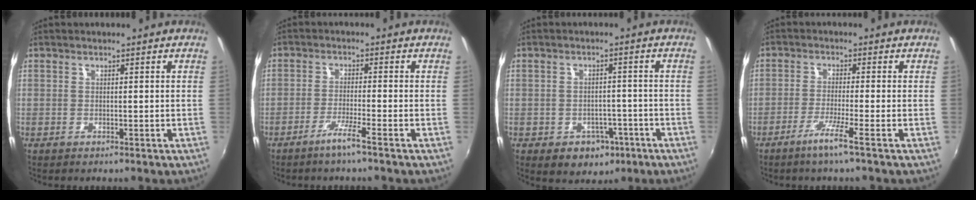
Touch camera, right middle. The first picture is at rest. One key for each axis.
{"total": 3.8, "fx": -2.7, "fy": -0.8, "fz": 2.5, "tx": -0.060, "ty": -0.004, "tz": -0.052}
{"total": 7.0, "fx": -3.4, "fy": 5.5, "fz": 2.8, "tx": -0.065, "ty": 0.004, "tz": -0.027}
{"total": 4.5, "fx": -2.8, "fy": -1.2, "fz": 3.3, "tx": -0.079, "ty": -0.009, "tz": -0.055}